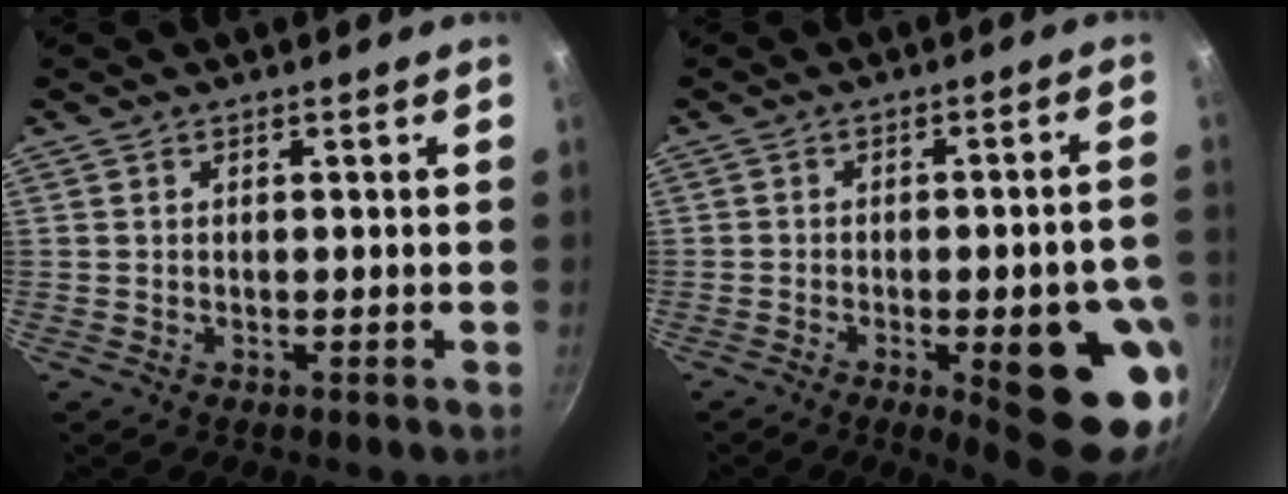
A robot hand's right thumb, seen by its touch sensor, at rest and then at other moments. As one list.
[{"total": 16.5, "force": [-5.2, 4.9, 14.9], "torque": [-0.155, 0.018, -0.060]}]